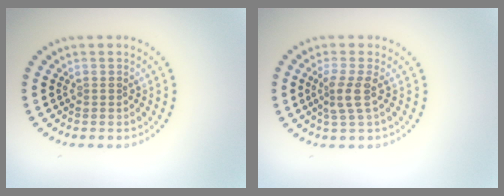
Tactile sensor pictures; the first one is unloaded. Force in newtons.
{"total": 2.3, "press": 1.7, "slide": 1.5}